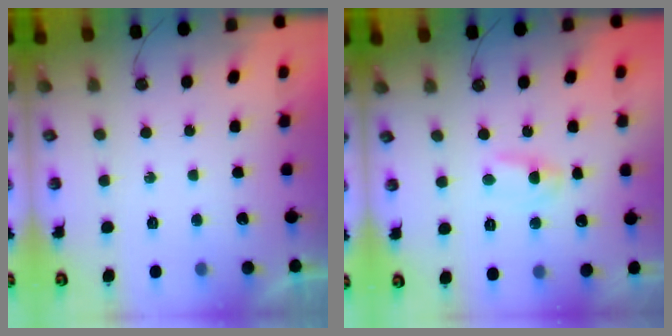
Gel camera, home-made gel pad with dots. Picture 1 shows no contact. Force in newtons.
{"total": 2.9, "press": 2.9, "slide": 0.4}